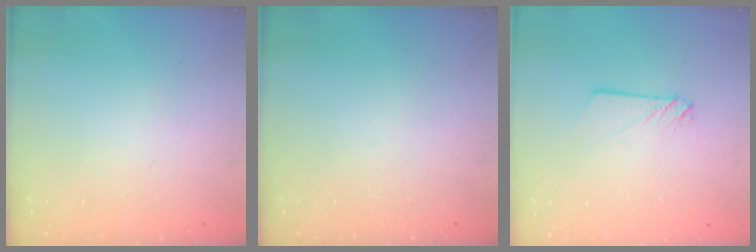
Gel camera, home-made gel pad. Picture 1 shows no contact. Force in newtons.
{"total": 0.0}
{"total": 2.9, "press": 2.9, "slide": 0.4}